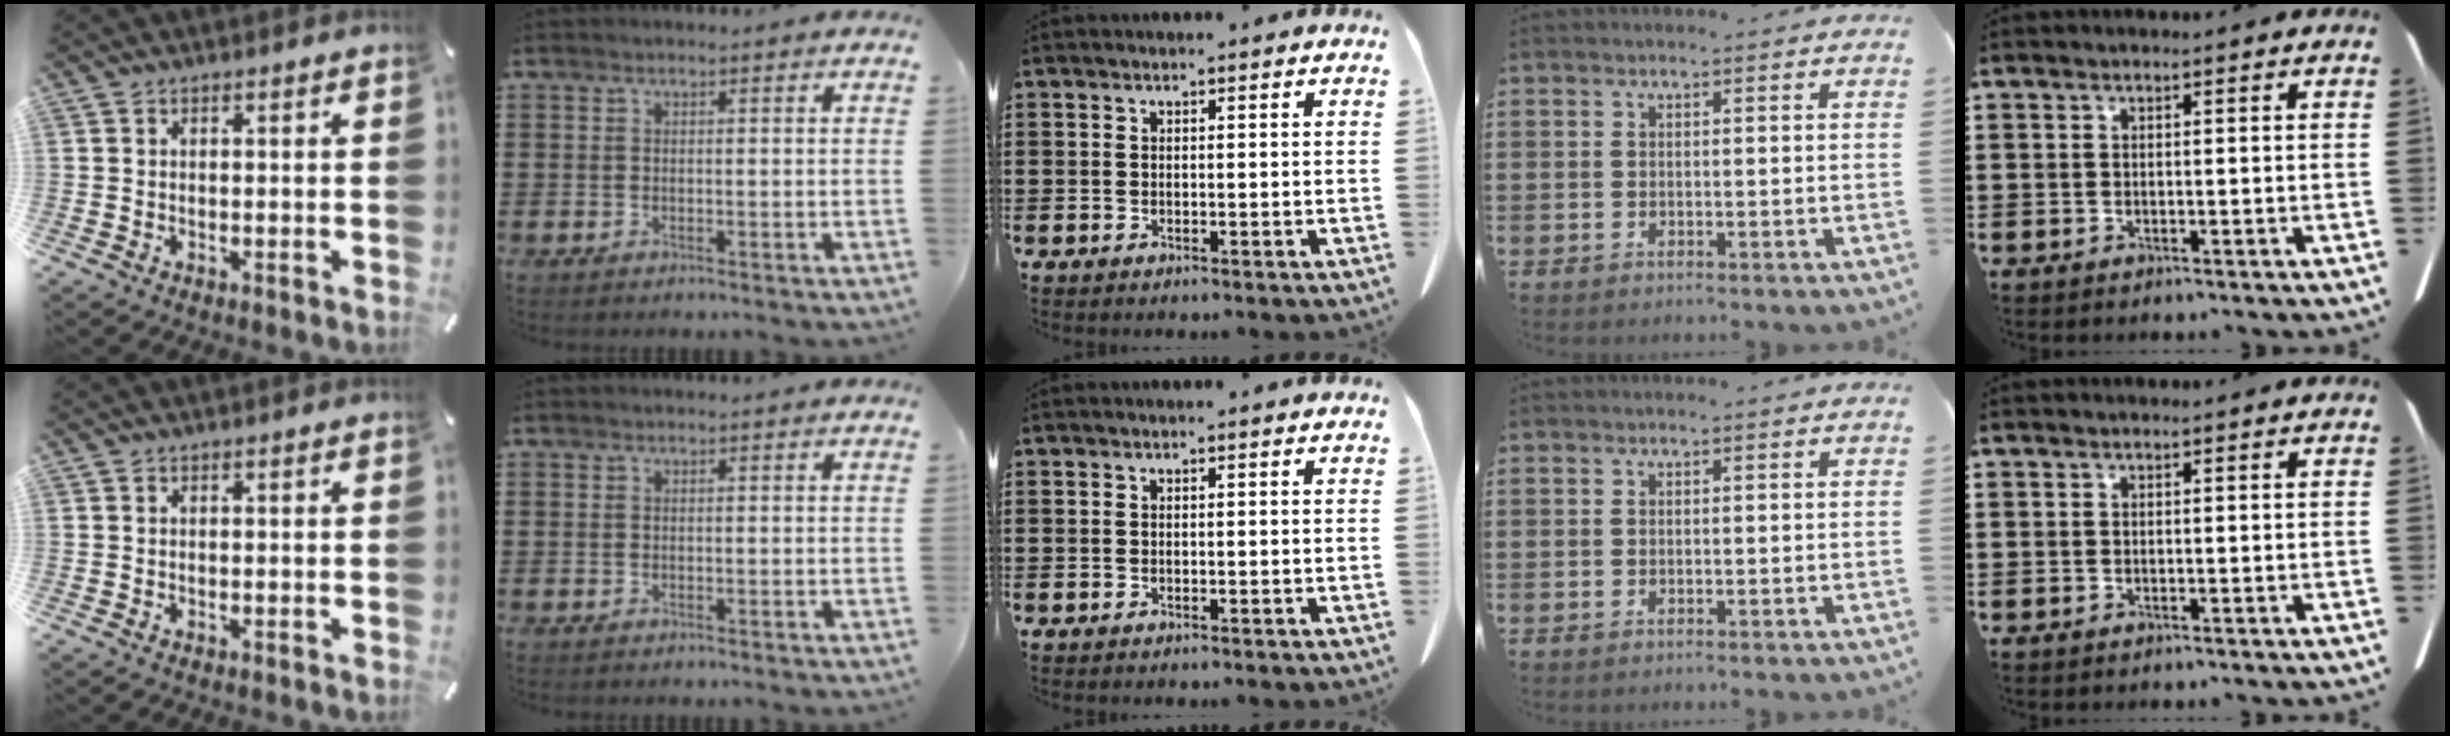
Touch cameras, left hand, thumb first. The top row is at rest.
{}